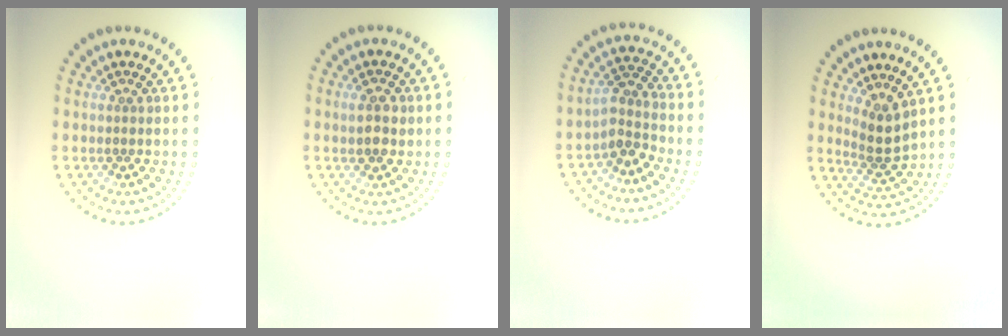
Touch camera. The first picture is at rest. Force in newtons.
{"total": 2.2, "press": 2.2, "slide": 0.3}
{"total": 2.7, "press": 2.2, "slide": 1.5}
{"total": 2.6, "press": 2.1, "slide": 1.6}